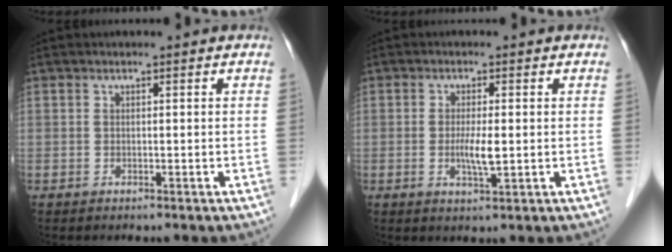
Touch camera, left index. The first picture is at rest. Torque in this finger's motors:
{"motor_torque": [0.52, 0.48, 0.14, 0.04]}